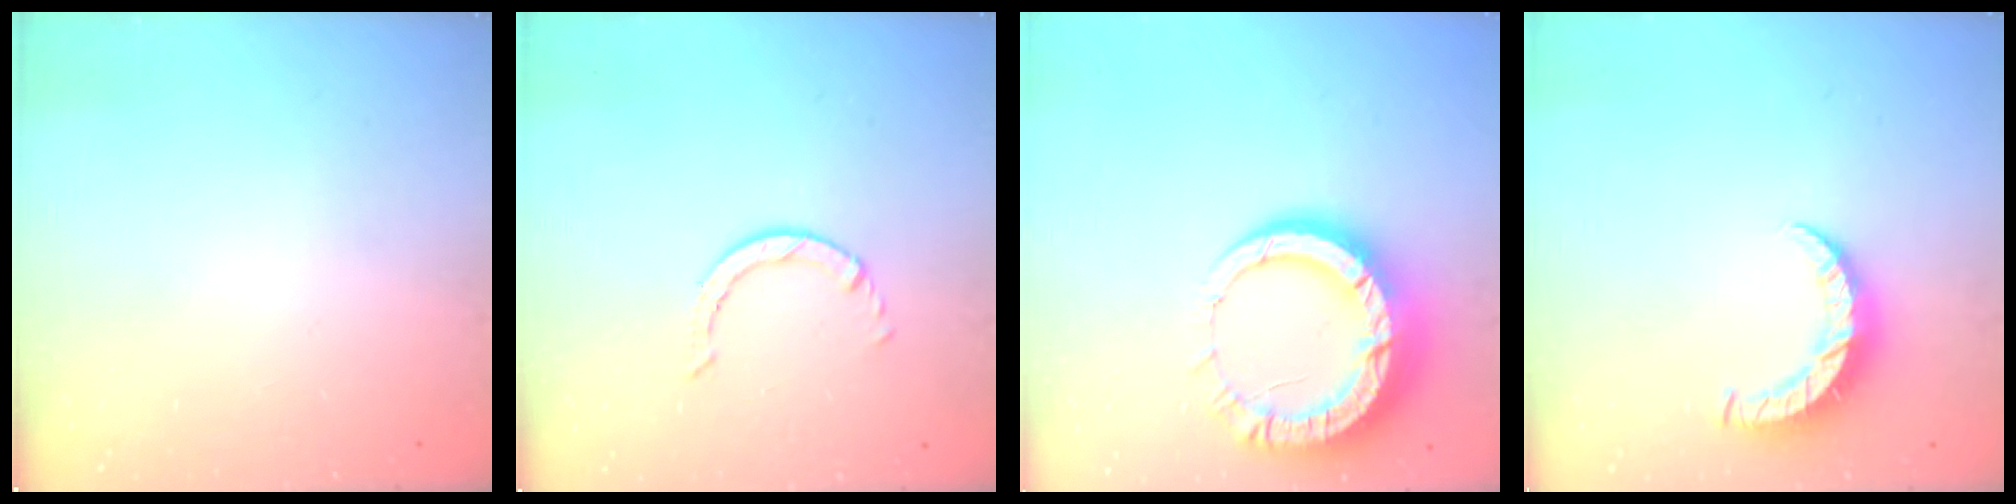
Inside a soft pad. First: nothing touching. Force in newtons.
{"total": 0.6, "press": 0.6, "slide": 0.1}
{"total": 16.1, "press": 16.1, "slide": 1.6}
{"total": 7.5, "press": 7.4, "slide": 0.4}